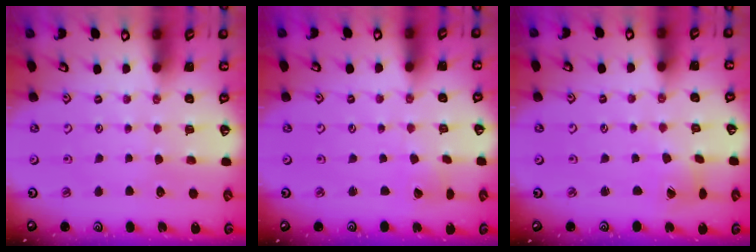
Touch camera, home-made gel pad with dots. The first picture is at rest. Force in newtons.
{"total": 2.7, "press": 2.7, "slide": 0.3}
{"total": 2.2, "press": 2.2, "slide": 0.3}